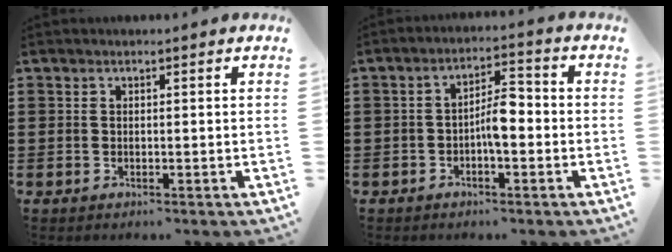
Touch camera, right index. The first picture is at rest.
{"total": 4.8, "force": [-1.1, 1.7, 4.4], "torque": [-0.087, 0.009, -0.023]}